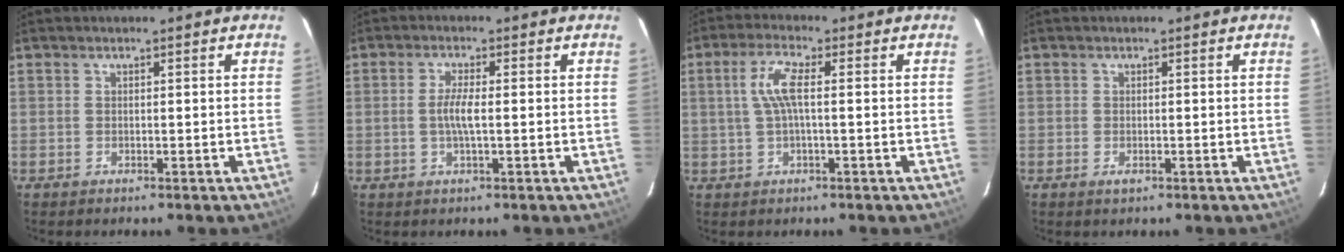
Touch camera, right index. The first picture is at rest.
{"total": 3.6, "force": [-0.4, 0.3, 3.6], "torque": [-0.071, 0.000, -0.007]}
{"total": 5.6, "force": [0.5, 1.0, 5.5], "torque": [-0.110, 0.007, 0.013]}
{"total": 1.1, "force": [-0.4, 0.6, 0.7], "torque": [-0.014, -0.003, -0.007]}